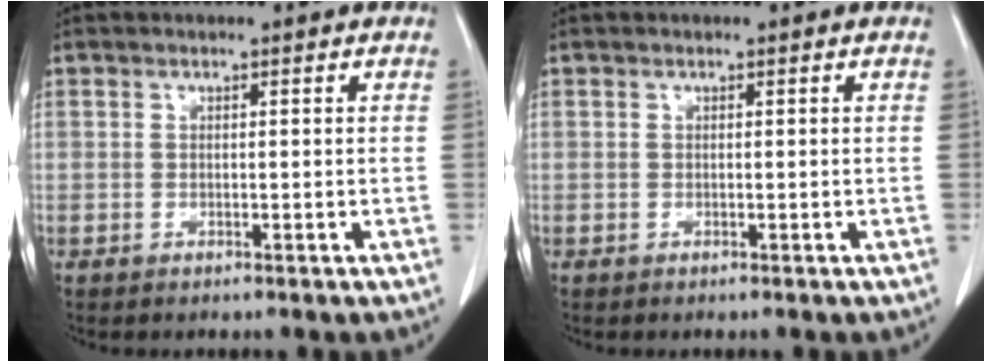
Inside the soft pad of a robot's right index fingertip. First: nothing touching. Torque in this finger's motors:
{"motor_torque": [0.00, 0.00, 0.00, 0.00]}